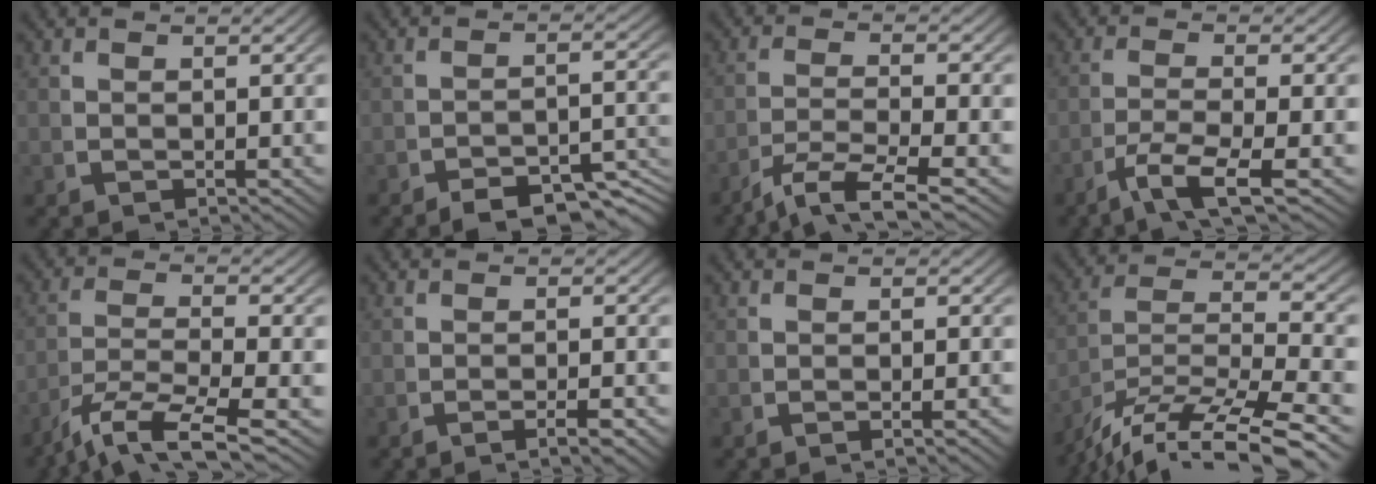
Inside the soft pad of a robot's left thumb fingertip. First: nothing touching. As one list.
[{"total": 6.1, "force": [-4.6, 2.3, 3.3], "torque": [-0.038, -0.015, -0.067]}, {"total": 5.4, "force": [-2.8, 2.1, 4.1], "torque": [-0.082, -0.015, -0.039]}, {"total": 4.8, "force": [-1.9, 1.5, 4.1], "torque": [-0.088, -0.012, -0.027]}, {"total": 7.4, "force": [-3.2, 3.3, 5.8], "torque": [-0.128, -0.032, -0.039]}, {"total": 2.3, "force": [-1.4, 0.3, 1.8], "torque": [-0.026, 0.001, -0.028]}, {"total": 1.4, "force": [-0.8, 0.0, 1.1], "torque": [-0.018, 0.005, -0.016]}, {"total": 12.1, "force": [-4.7, 7.2, 8.6], "torque": [-0.189, -0.043, -0.054]}]